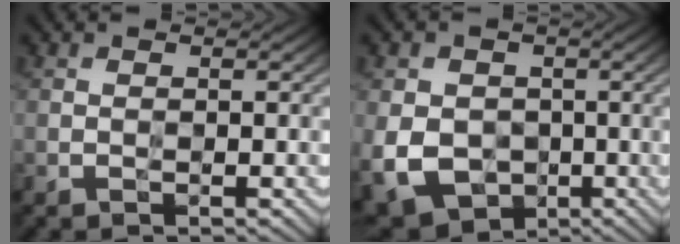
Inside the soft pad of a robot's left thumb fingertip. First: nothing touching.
{"total": 9.6, "force": [-1.8, 7.9, 5.1], "torque": [-0.127, -0.021, -0.038]}